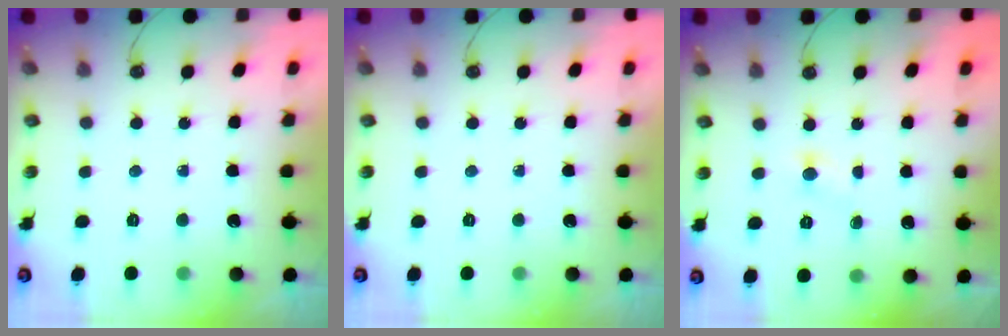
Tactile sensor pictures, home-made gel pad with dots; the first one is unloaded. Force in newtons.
{"total": 0.0}
{"total": 2.6, "press": 2.6, "slide": 0.3}